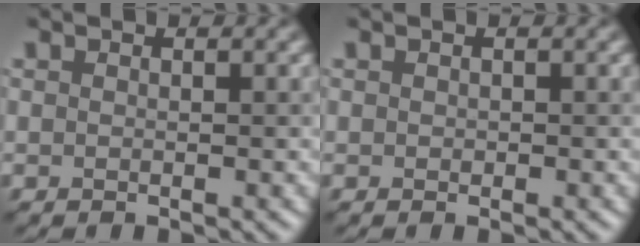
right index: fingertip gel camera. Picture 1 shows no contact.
{"total": 0.6, "force": [0.0, -0.1, -0.6], "torque": [0.002, -0.003, 0.003]}